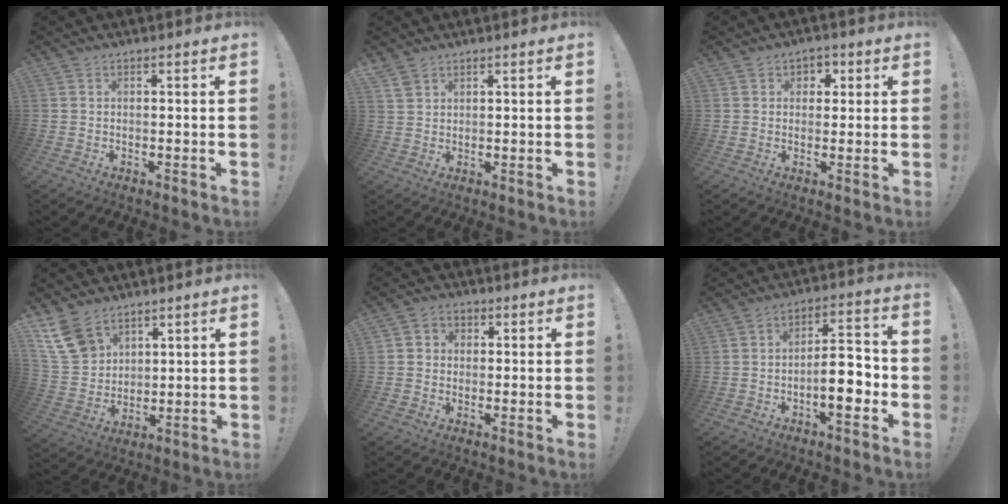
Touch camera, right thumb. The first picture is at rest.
{"total": 3.2, "force": [2.5, 1.7, 1.1], "torque": [-0.024, -0.011, 0.050]}
{"total": 3.5, "force": [0.7, 3.3, 0.8], "torque": [-0.009, 0.000, 0.011]}
{"total": 12.2, "force": [7.8, 8.0, 5.0], "torque": [-0.097, -0.034, 0.160]}
{"total": 3.7, "force": [-0.4, 3.4, 1.2], "torque": [-0.009, 0.006, -0.010]}
{"total": 11.1, "force": [-3.5, 4.0, 9.7], "torque": [-0.136, 0.015, -0.065]}